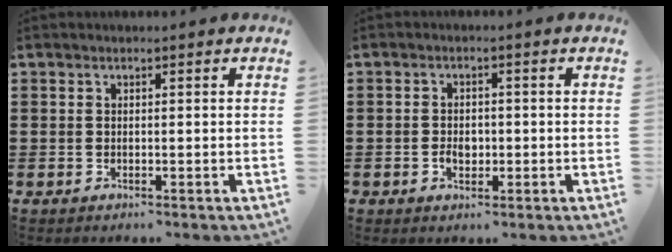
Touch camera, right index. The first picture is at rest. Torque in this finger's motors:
{"motor_torque": [2.14, 0.00, 0.06, 0.05]}